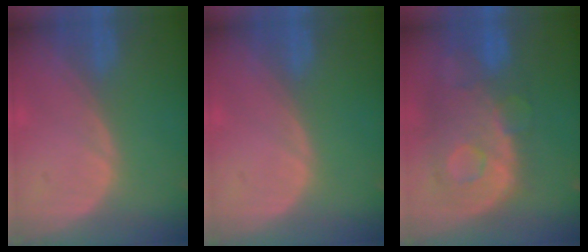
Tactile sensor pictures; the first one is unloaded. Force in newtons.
{"total": 0.0}
{"total": 11.1, "press": 9.7, "slide": 5.5}